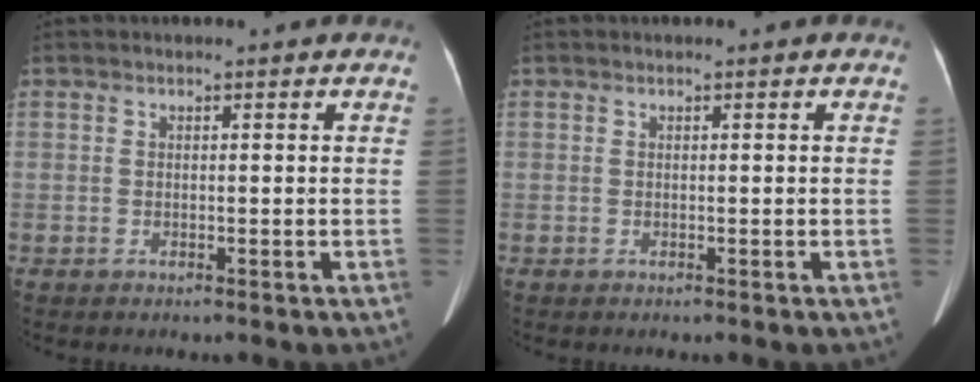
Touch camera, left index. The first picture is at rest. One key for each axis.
{"total": 0.0}